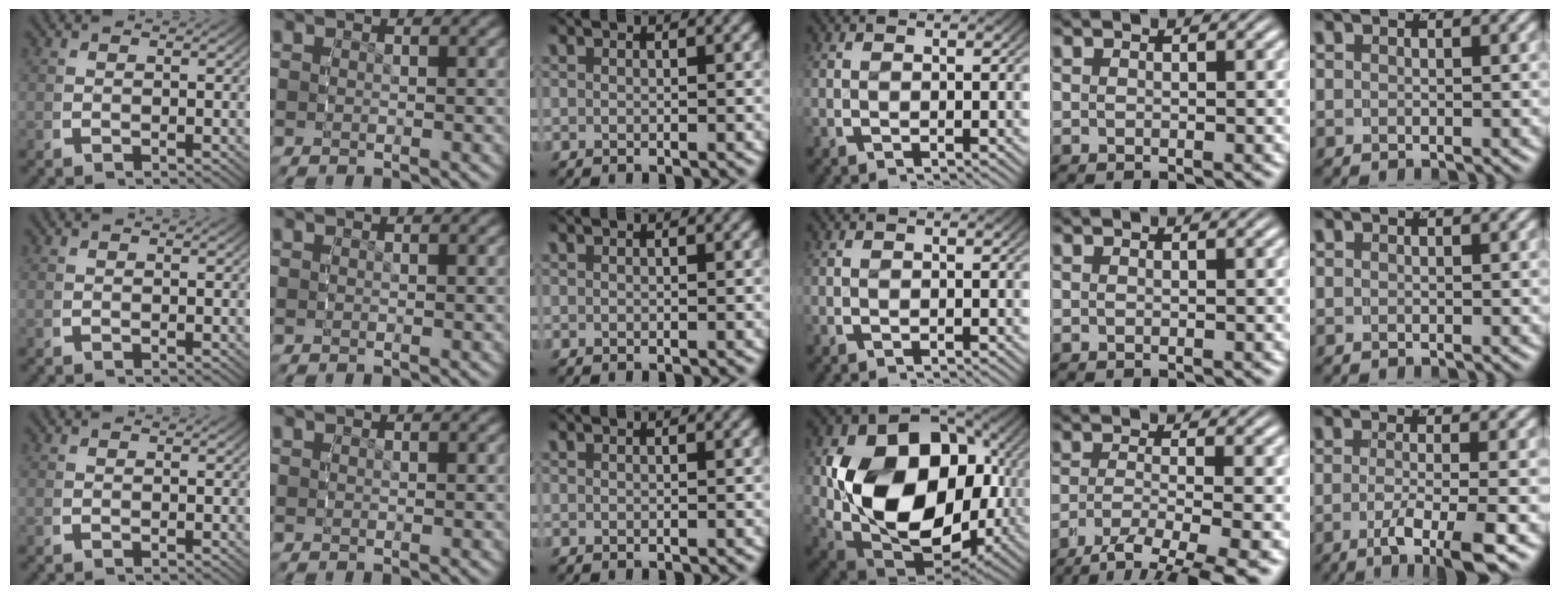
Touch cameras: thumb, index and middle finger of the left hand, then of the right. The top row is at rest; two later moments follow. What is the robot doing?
{"motion": "grasp_and_lifting", "object": "ethernet cable"}